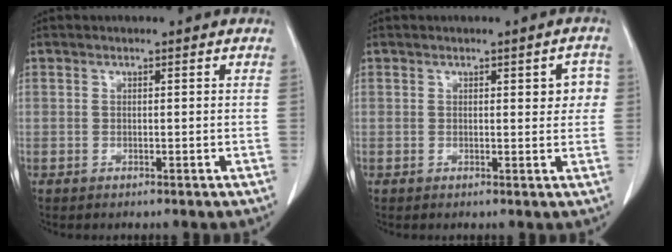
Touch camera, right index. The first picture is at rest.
{"total": 3.1, "force": [0.7, 1.2, 2.8], "torque": [-0.025, 0.006, 0.008]}